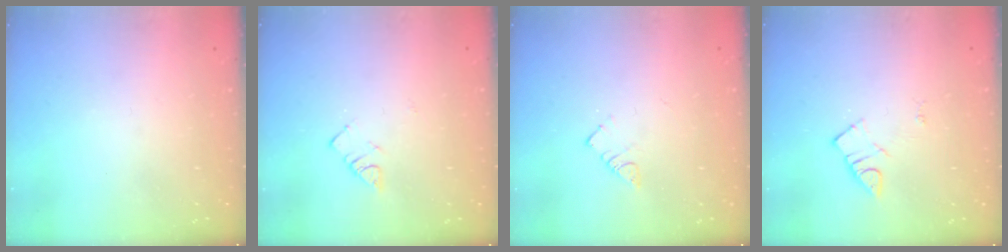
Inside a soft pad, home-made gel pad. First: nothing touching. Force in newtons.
{"total": 2.6, "press": 2.6, "slide": 0.4}
{"total": 3.8, "press": 3.8, "slide": 0.2}
{"total": 3.8, "press": 3.8, "slide": 0.4}